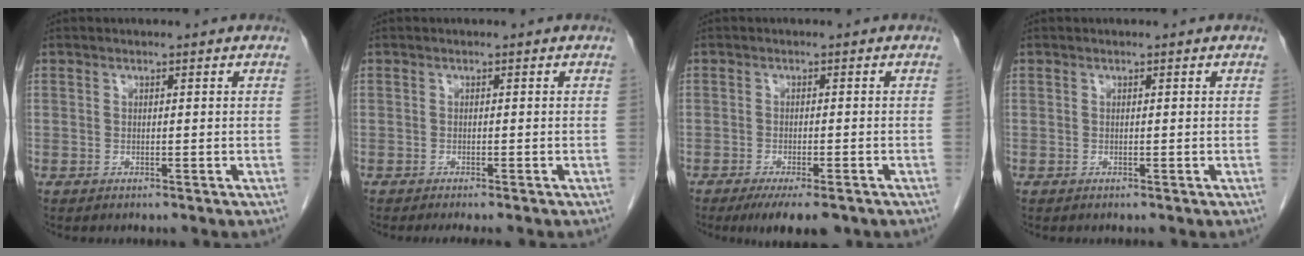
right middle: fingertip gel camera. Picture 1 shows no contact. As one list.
[{"total": 3.3, "force": [-2.9, 0.2, 1.6], "torque": [-0.017, -0.006, -0.038]}, {"total": 7.3, "force": [-5.4, 1.7, 4.6], "torque": [-0.057, -0.011, -0.078]}, {"total": 0.0}]